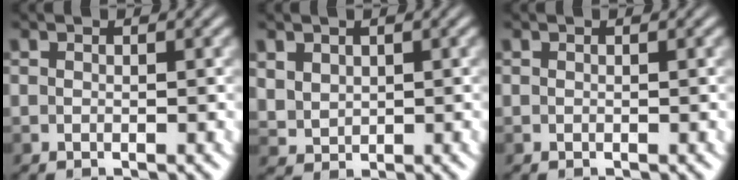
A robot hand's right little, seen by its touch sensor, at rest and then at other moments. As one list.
[{"total": 2.0, "force": [0.9, 1.6, 0.8], "torque": [-0.031, -0.003, 0.020]}, {"total": 0.0}]